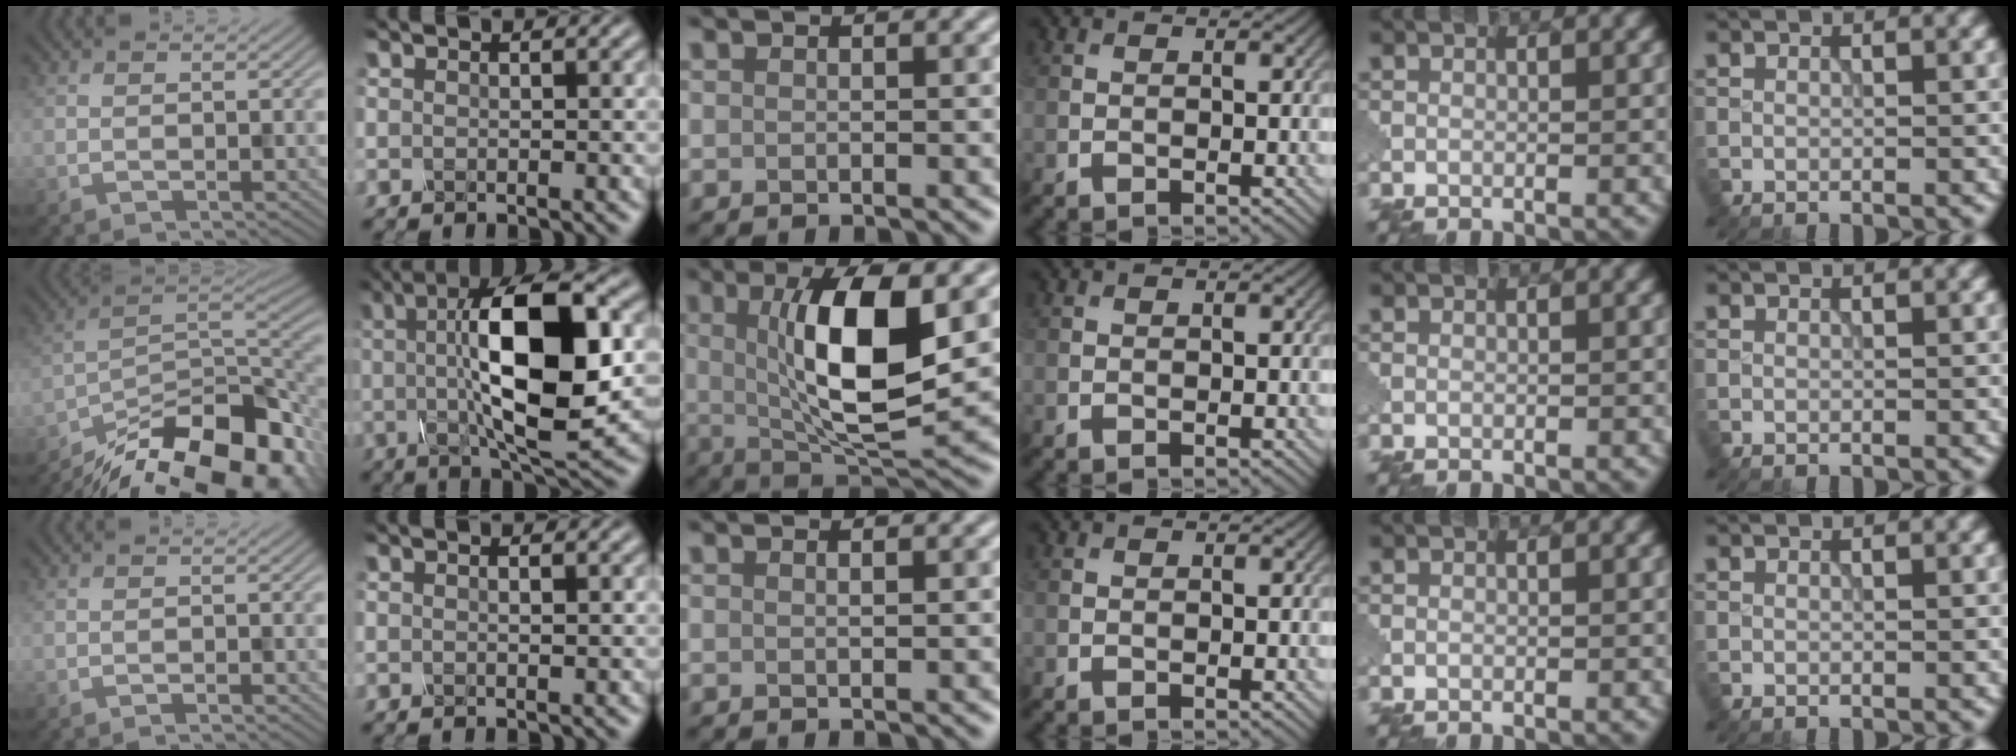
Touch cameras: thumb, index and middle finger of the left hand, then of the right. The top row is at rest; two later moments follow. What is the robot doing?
{"motion": "assemble", "object": "glue stick"}